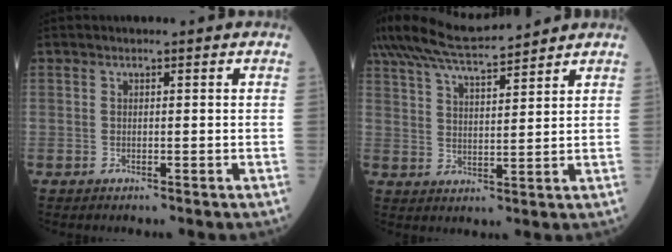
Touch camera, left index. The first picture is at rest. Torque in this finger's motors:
{"motor_torque": [1.09, -1.03, 0.19, 0.06]}